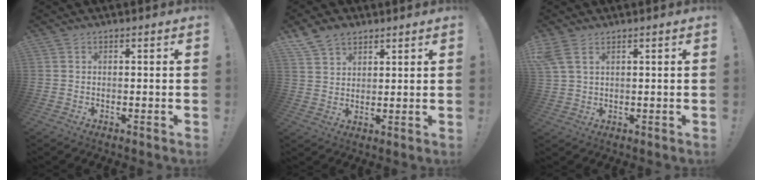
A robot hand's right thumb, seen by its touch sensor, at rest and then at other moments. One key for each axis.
{"total": 7.1, "fx": 5.2, "fy": 4.4, "fz": 2.0, "tx": -0.040, "ty": -0.024, "tz": 0.103}
{"total": 4.9, "fx": 2.8, "fy": 2.0, "fz": 3.6, "tx": -0.083, "ty": -0.006, "tz": 0.056}